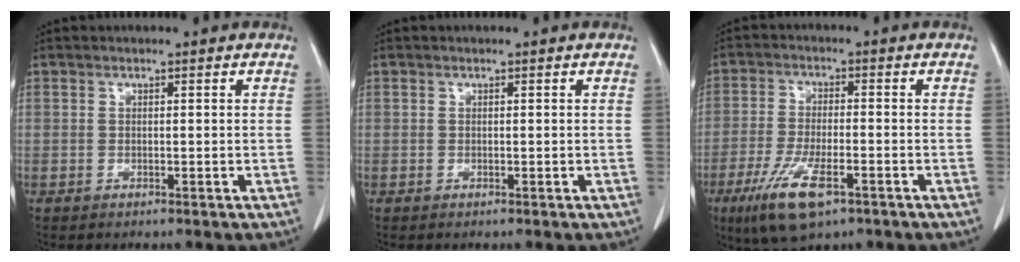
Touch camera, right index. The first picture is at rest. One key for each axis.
{"total": 0.0}
{"total": 9.8, "fx": -5.3, "fy": 2.6, "fz": 7.9, "tx": -0.156, "ty": -0.021, "tz": -0.087}